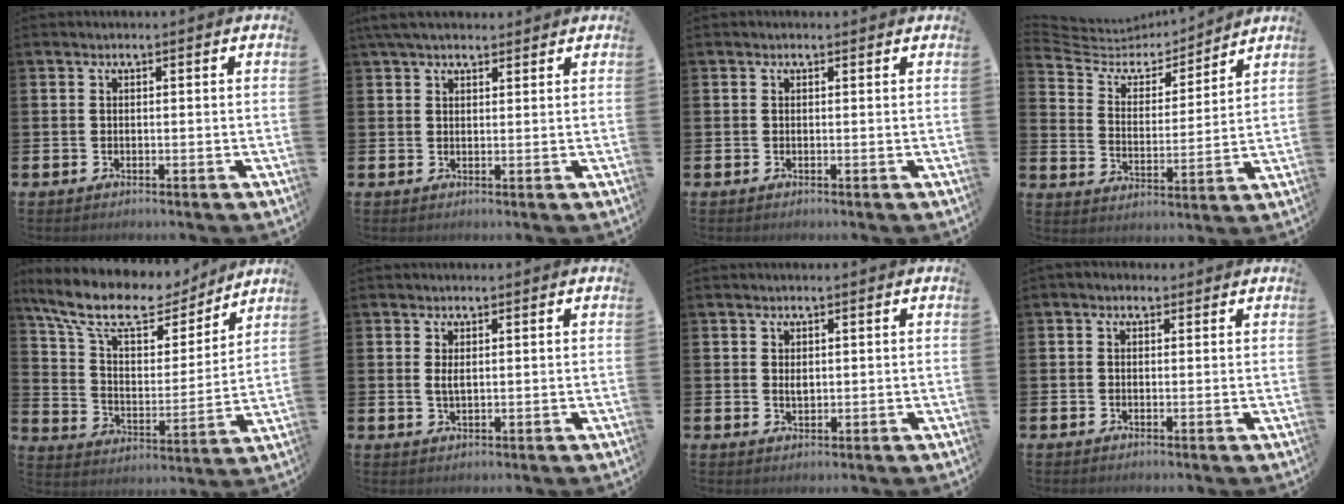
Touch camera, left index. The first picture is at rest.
{"total": 3.9, "force": [3.3, 1.4, 1.5], "torque": [-0.024, -0.008, 0.061]}
{"total": 0.0}
{"total": 5.6, "force": [5.0, 2.3, 1.0], "torque": [-0.054, -0.043, 0.081]}
{"total": 12.3, "force": [10.2, 4.3, 5.4], "torque": [-0.144, -0.056, 0.178]}
{"total": 1.6, "force": [0.8, 0.6, 1.2], "torque": [-0.022, 0.001, 0.012]}
{"total": 1.3, "force": [0.8, 0.7, 0.8], "torque": [-0.005, -0.001, 0.011]}
{"total": 0.9, "force": [0.4, 0.7, 0.4], "torque": [-0.005, 0.007, 0.006]}